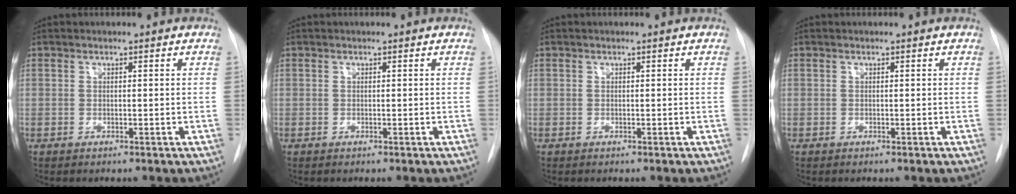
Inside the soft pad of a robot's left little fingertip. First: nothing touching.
{"total": 0.0}
{"total": 0.0}
{"total": 0.0}